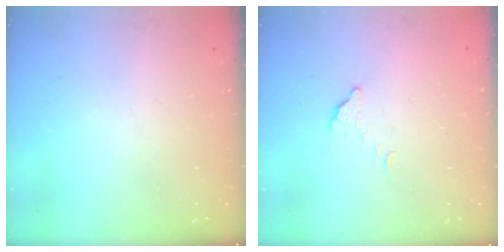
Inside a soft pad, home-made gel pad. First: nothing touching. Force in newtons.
{"total": 3.6, "press": 3.6, "slide": 0.1}